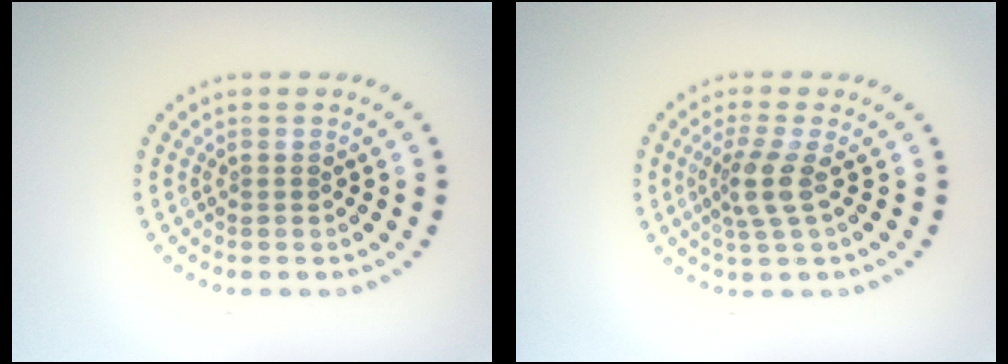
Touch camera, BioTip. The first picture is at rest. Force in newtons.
{"total": 2.7, "press": 2.0, "slide": 1.8}